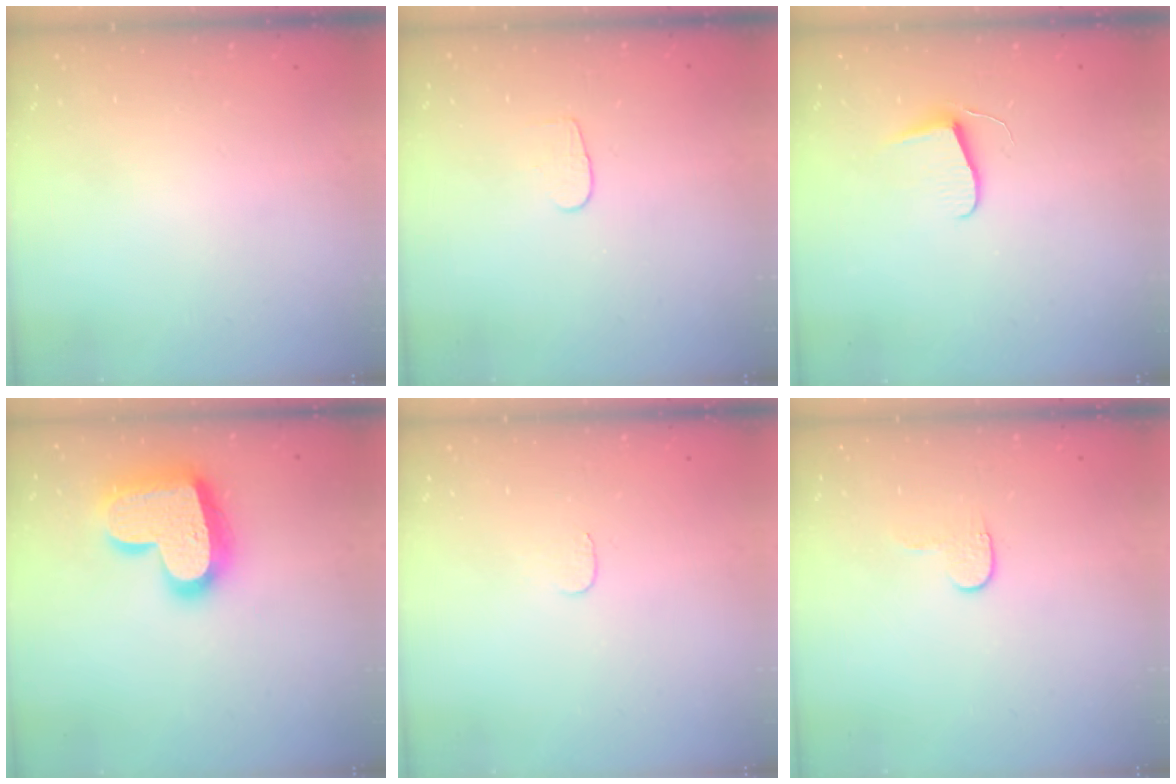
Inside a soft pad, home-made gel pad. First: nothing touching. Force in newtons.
{"total": 4.3, "press": 4.3, "slide": 0.5}
{"total": 6.2, "press": 6.1, "slide": 0.6}
{"total": 21.7, "press": 21.6, "slide": 1.5}
{"total": 3.0, "press": 3.0, "slide": 0.3}
{"total": 3.8, "press": 3.8, "slide": 0.3}